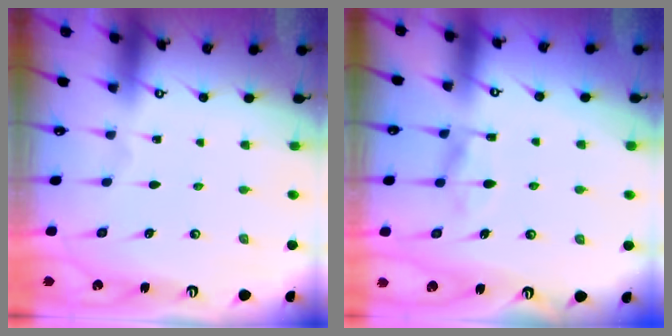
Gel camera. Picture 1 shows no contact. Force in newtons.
{"total": 7.6, "press": 7.6, "slide": 0.9}